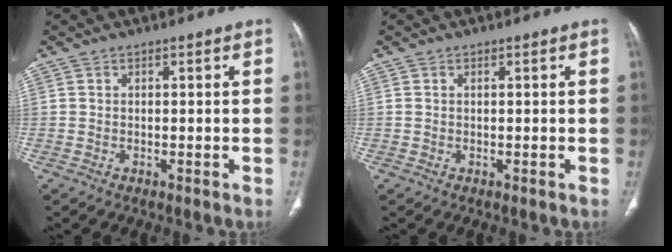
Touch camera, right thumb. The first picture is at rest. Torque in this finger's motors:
{"motor_torque": [-0.13, 0.25, -0.03, 0.44, 0.03]}